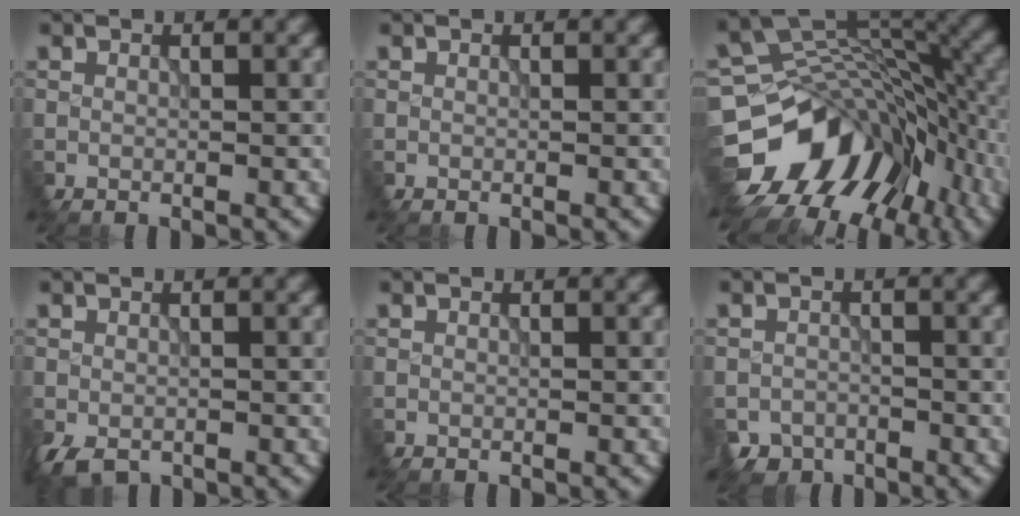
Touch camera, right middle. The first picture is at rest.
{"total": 0.0}
{"total": 12.3, "force": [-5.9, 8.4, 6.8], "torque": [-0.120, 0.008, -0.107]}
{"total": 2.0, "force": [-1.2, 1.3, 0.9], "torque": [-0.023, -0.007, -0.025]}
{"total": 0.0}
{"total": 2.3, "force": [-1.9, 1.1, -0.6], "torque": [0.018, -0.008, -0.039]}